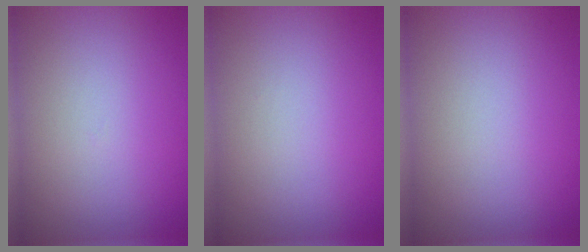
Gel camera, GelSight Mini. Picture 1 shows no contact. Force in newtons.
{"total": 0.0}
{"total": 0.0}